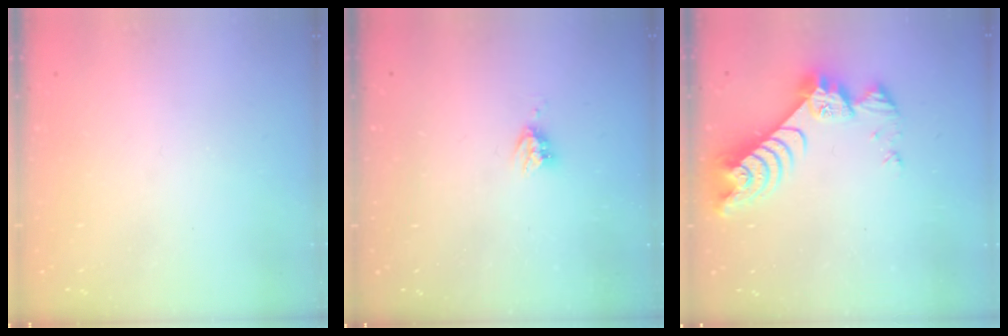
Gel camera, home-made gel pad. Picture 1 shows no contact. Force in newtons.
{"total": 4.1, "press": 4.1, "slide": 0.1}
{"total": 9.9, "press": 9.9, "slide": 0.9}